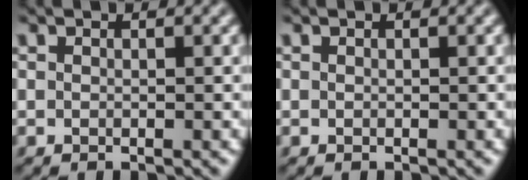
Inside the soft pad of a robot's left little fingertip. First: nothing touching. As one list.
[{"total": 0.0}]